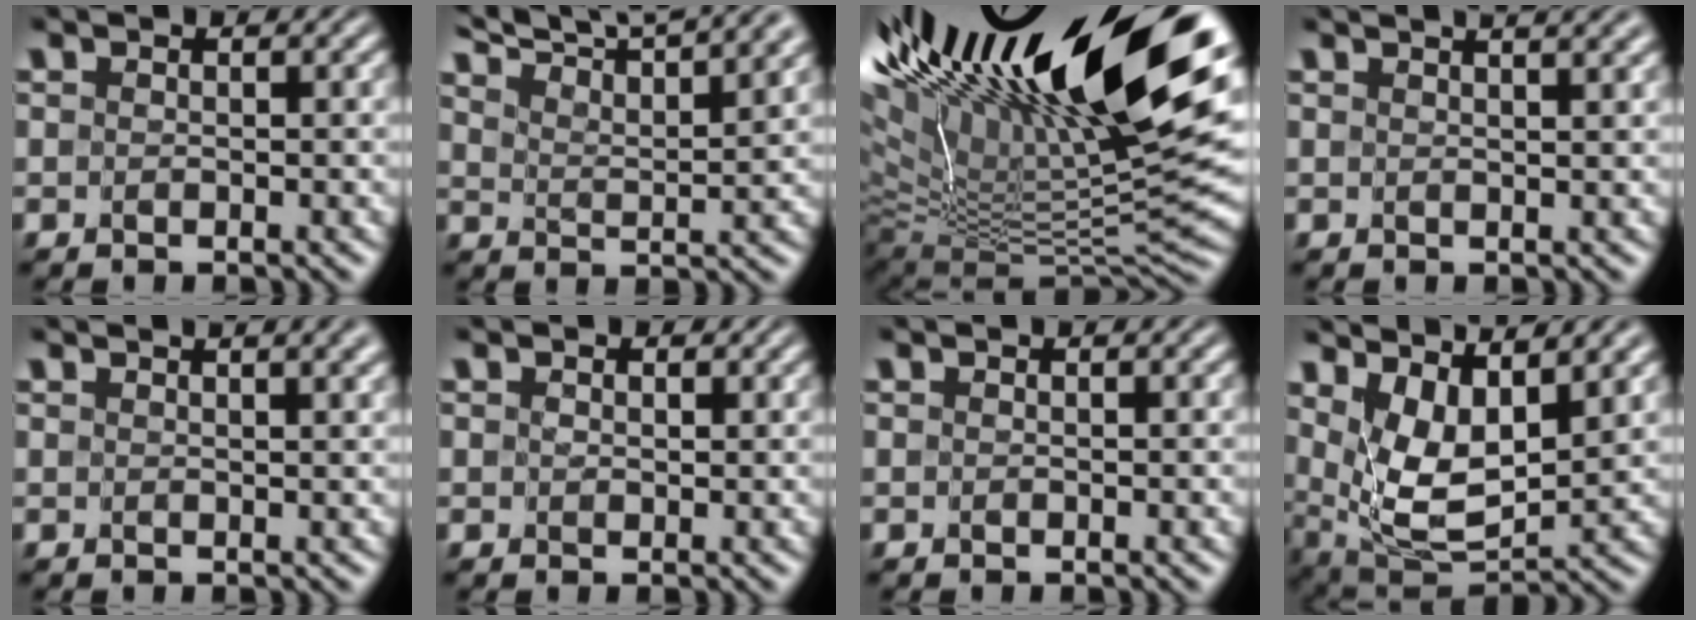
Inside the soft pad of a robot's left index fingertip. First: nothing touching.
{"total": 10.7, "force": [9.5, 2.0, 4.7], "torque": [-0.061, 0.022, 0.105]}
{"total": 19.2, "force": [9.0, 5.2, 16.2], "torque": [-0.239, 0.027, 0.158]}
{"total": 5.4, "force": [3.7, 2.1, 3.2], "torque": [-0.020, 0.027, 0.018]}
{"total": 5.1, "force": [3.3, 2.0, 3.3], "torque": [-0.021, 0.022, 0.014]}
{"total": 0.9, "force": [0.5, 0.7, 0.2], "torque": [-0.002, -0.001, 0.008]}
{"total": 0.0}
{"total": 6.5, "force": [3.3, 2.4, 5.1], "torque": [-0.104, -0.008, 0.066]}